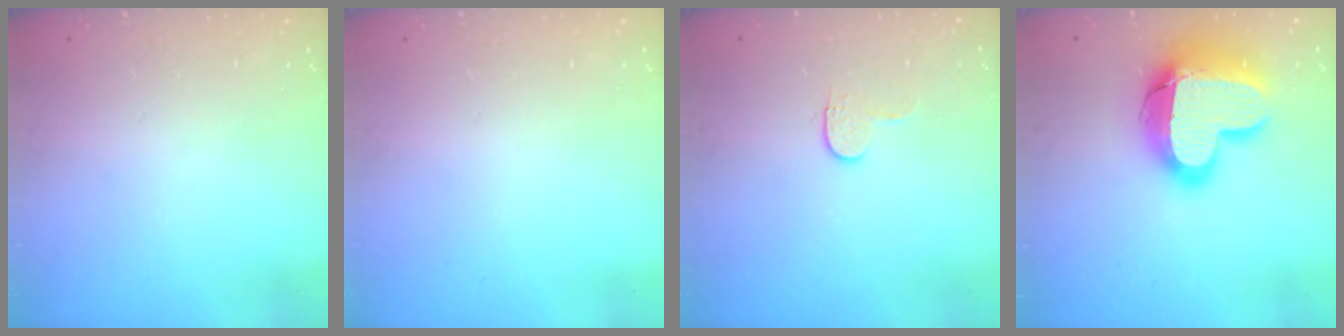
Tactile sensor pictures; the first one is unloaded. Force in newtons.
{"total": 0.0}
{"total": 3.9, "press": 3.9, "slide": 0.4}
{"total": 18.9, "press": 18.9, "slide": 1.2}